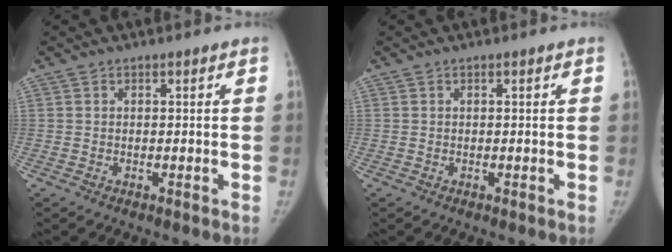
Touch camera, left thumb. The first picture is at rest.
{"total": 0.0}